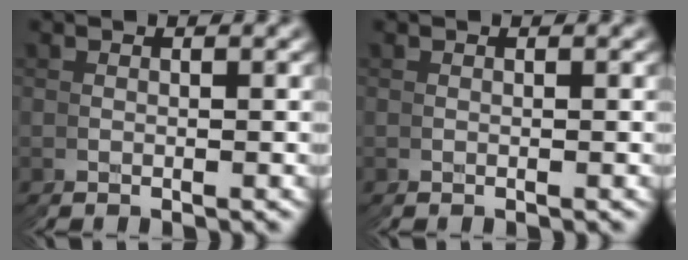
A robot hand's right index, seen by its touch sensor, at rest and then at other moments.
{"total": 0.0}